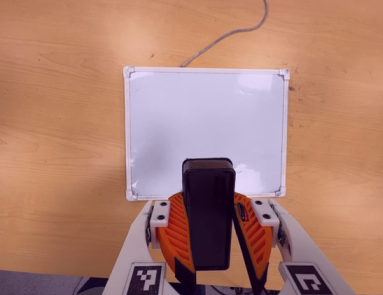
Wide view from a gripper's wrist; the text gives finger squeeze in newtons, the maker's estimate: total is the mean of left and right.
{"total": 11.5, "left": 10.4, "right": 12.5}